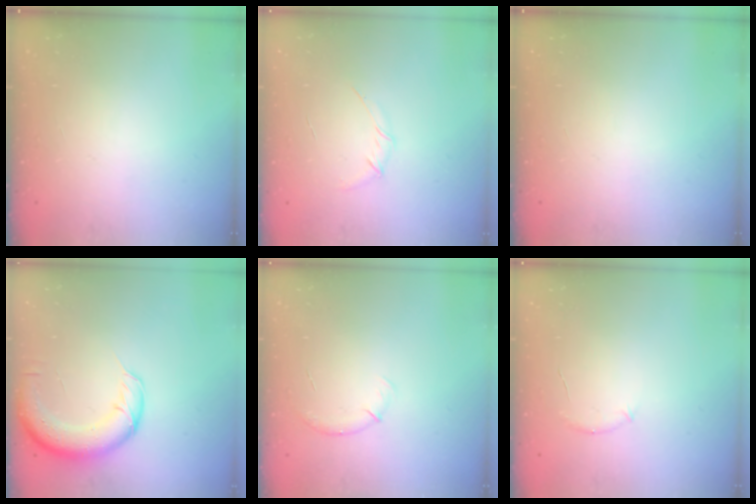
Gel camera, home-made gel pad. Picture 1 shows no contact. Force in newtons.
{"total": 4.5, "press": 4.3, "slide": 1.3}
{"total": 0.0}
{"total": 13.2, "press": 12.8, "slide": 3.0}
{"total": 6.1, "press": 5.9, "slide": 1.5}
{"total": 4.9, "press": 4.8, "slide": 0.9}